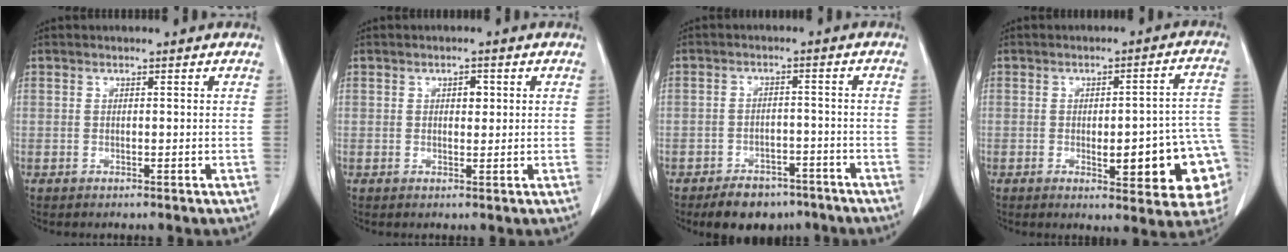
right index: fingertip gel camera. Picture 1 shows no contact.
{"total": 1.7, "force": [0.5, 1.0, 1.3], "torque": [-0.016, 0.001, 0.006]}
{"total": 7.2, "force": [-5.5, 4.0, 2.3], "torque": [-0.029, 0.008, -0.079]}
{"total": 15.1, "force": [-3.8, 3.5, 14.2], "torque": [-0.107, 0.026, -0.031]}